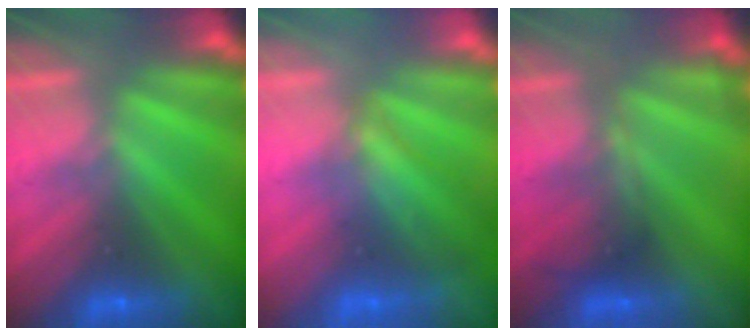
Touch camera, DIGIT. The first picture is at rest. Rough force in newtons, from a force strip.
{"total": 3.4}
{"total": 4.8}